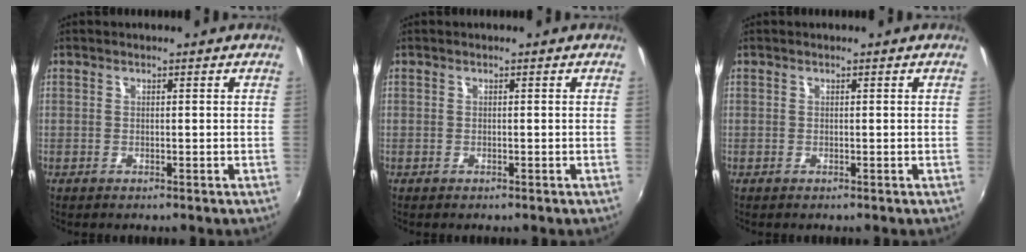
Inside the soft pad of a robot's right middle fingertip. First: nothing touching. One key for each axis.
{"total": 0.0}
{"total": 0.0}